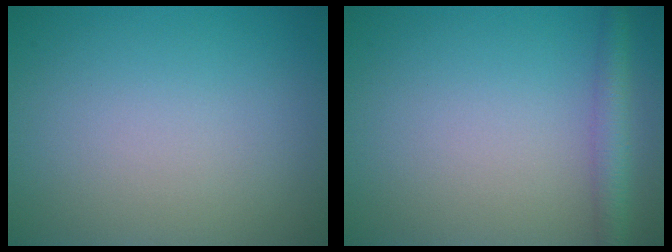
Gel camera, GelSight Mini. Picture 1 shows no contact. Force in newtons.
{"total": 2.7, "press": 2.7, "slide": 0.1}